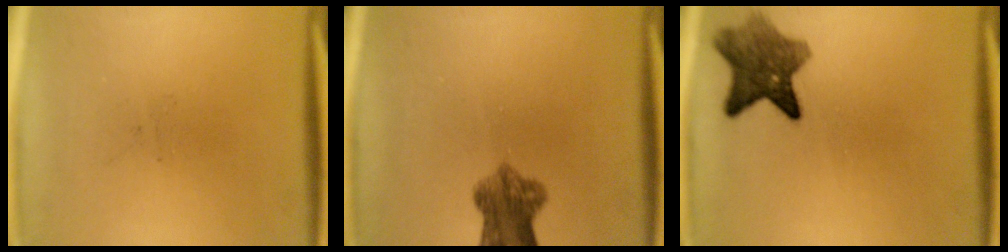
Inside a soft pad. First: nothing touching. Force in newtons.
{"total": 6.5}
{"total": 7.3}